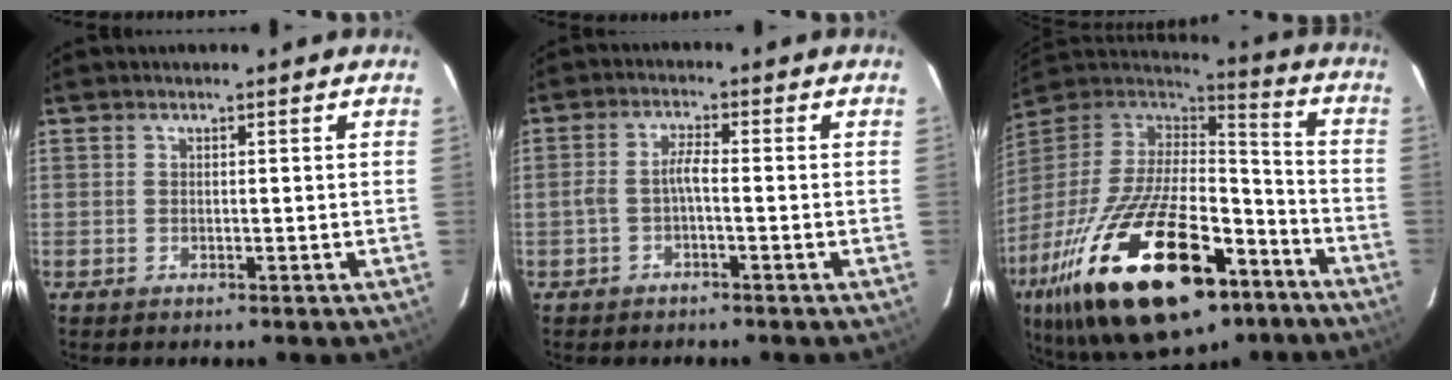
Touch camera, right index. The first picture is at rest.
{"total": 2.8, "force": [-1.2, 0.4, 2.5], "torque": [-0.058, 0.009, -0.023]}
{"total": 35.9, "force": [-19.6, 15.2, 25.9], "torque": [-0.500, -0.040, -0.304]}